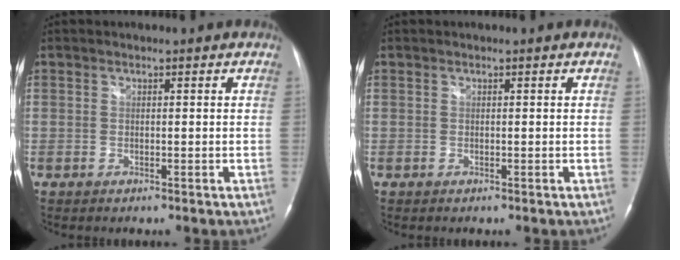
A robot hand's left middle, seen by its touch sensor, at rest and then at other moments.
{"total": 0.0}